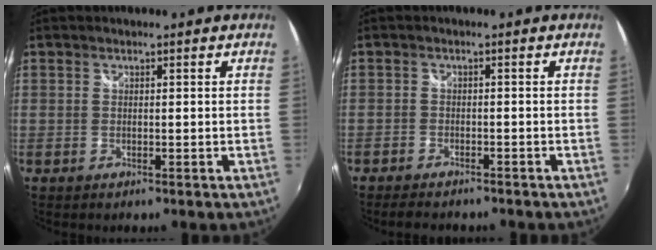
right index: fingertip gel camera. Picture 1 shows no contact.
{"total": 4.8, "force": [-4.2, 1.6, 1.6], "torque": [-0.048, -0.008, -0.067]}